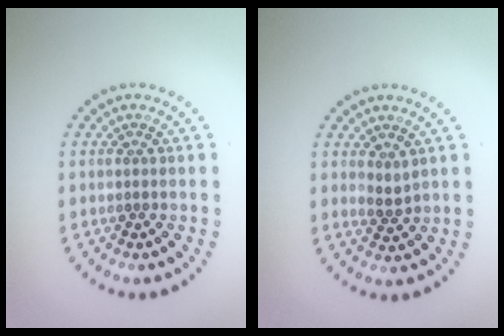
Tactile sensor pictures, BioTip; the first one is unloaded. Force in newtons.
{"total": 1.1, "press": 0.9, "slide": 0.7}